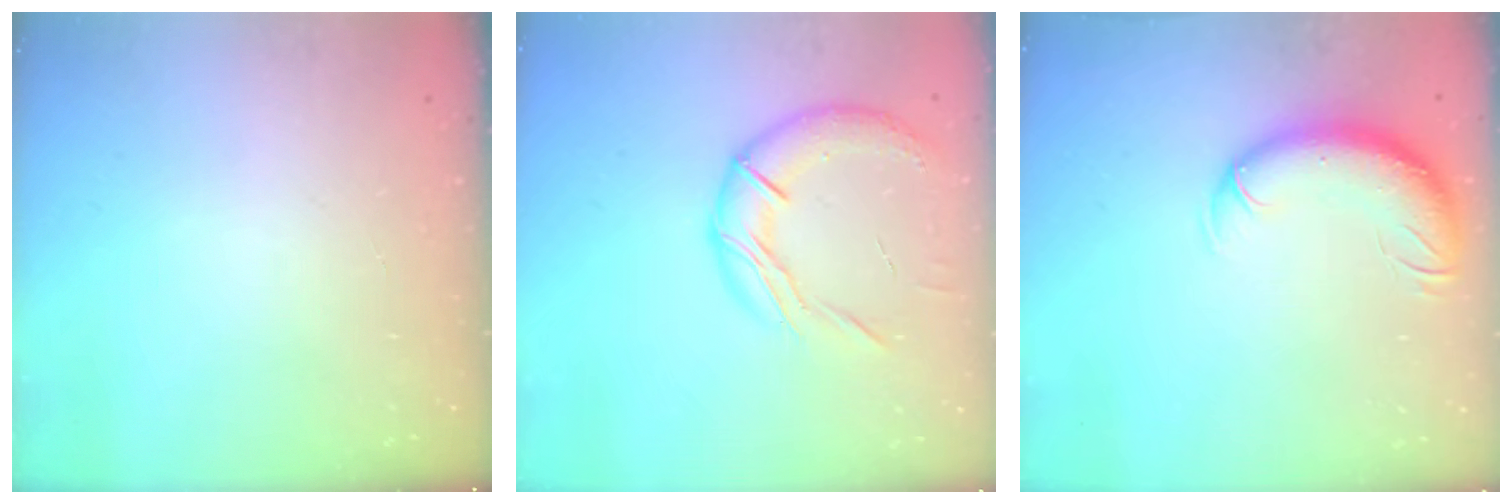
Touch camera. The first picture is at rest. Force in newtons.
{"total": 14.7, "press": 14.6, "slide": 1.7}
{"total": 11.0, "press": 10.6, "slide": 3.0}